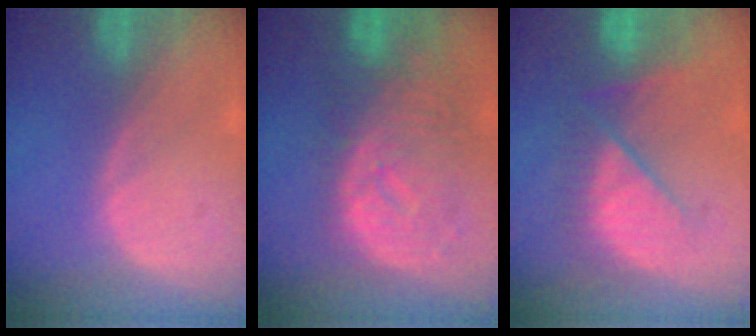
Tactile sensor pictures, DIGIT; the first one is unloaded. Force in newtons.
{"total": 11.0, "press": 9.8, "slide": 5.1}
{"total": 8.1, "press": 8.1, "slide": 0.0}